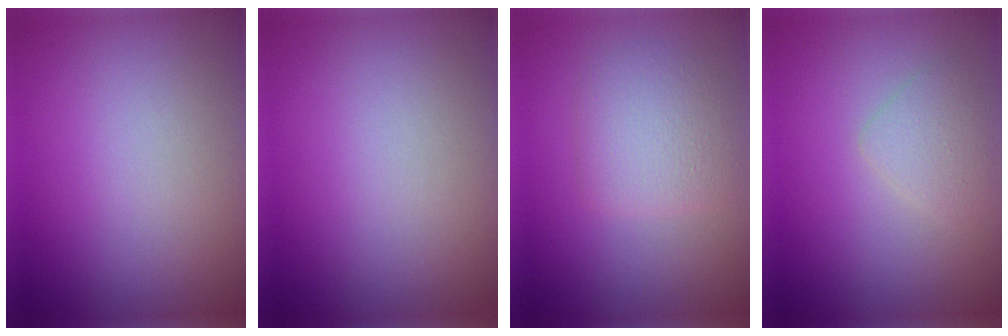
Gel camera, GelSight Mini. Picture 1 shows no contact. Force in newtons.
{"total": 0.0}
{"total": 2.9, "press": 2.9, "slide": 0.1}
{"total": 1.7, "press": 1.7, "slide": 0.1}